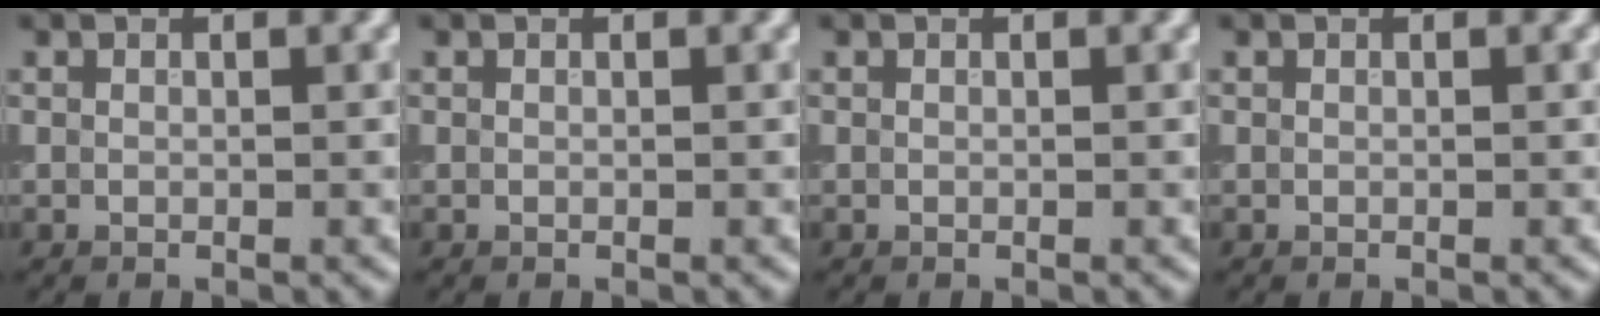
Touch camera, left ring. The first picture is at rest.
{"total": 0.0}
{"total": 0.0}
{"total": 0.0}